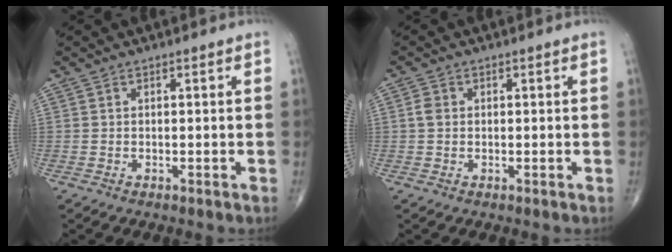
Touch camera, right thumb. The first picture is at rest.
{"total": 1.8, "force": [0.2, 1.4, 1.0], "torque": [-0.020, 0.004, 0.002]}